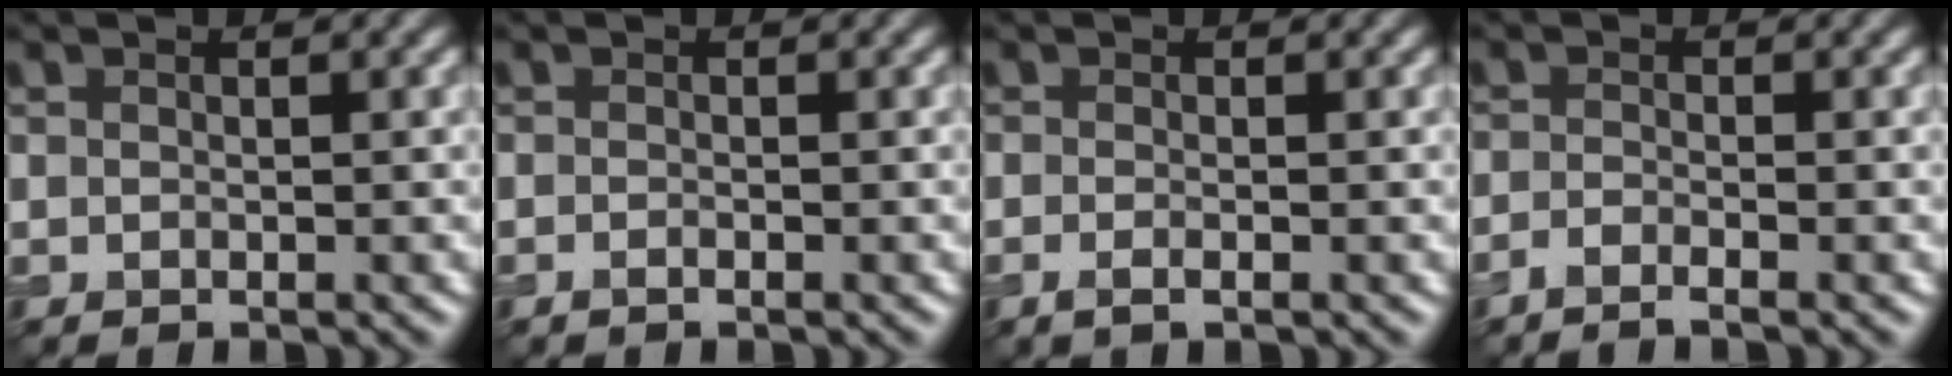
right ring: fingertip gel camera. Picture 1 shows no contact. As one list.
[{"total": 0.0}, {"total": 0.8, "force": [-0.3, 0.0, 0.8], "torque": [-0.016, -0.006, -0.006]}, {"total": 1.1, "force": [-1.0, -0.2, 0.4], "torque": [-0.010, -0.004, -0.024]}]